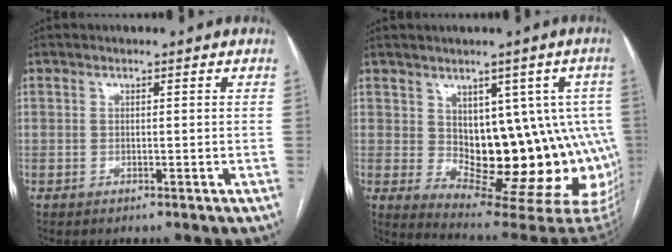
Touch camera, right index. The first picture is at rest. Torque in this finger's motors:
{"motor_torque": [2.14, 0.00, 0.82, 0.09]}